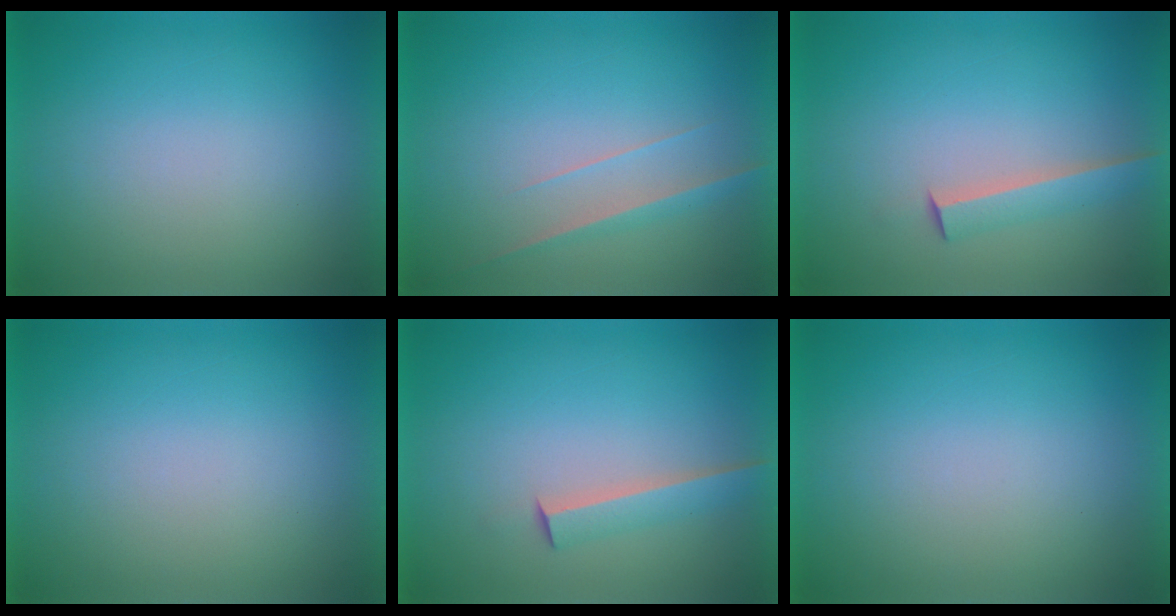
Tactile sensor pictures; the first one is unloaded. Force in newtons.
{"total": 2.9}
{"total": 2.5}
{"total": 1.3}
{"total": 2.4}
{"total": 0.0}